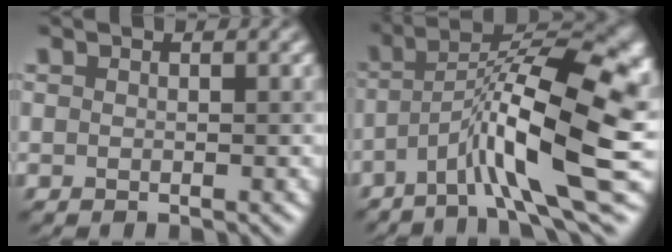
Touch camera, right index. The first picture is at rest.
{"total": 12.8, "force": [-4.1, 3.4, 11.6], "torque": [-0.187, 0.024, -0.062]}